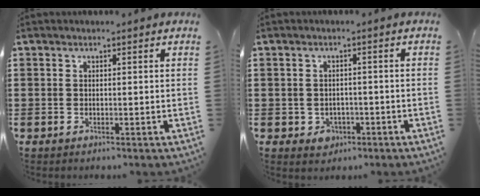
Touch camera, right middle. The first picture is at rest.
{"total": 1.6, "force": [-0.9, 1.3, 0.5], "torque": [-0.017, -0.002, -0.021]}